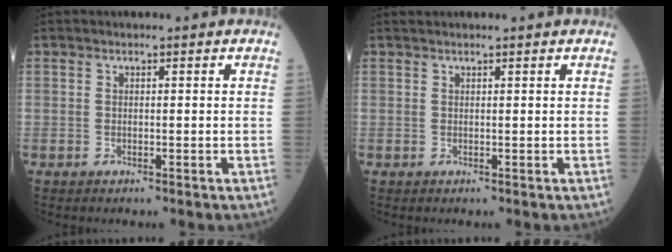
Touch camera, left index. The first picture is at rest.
{"total": 2.2, "force": [2.0, -0.1, 1.0], "torque": [-0.010, 0.023, 0.032]}